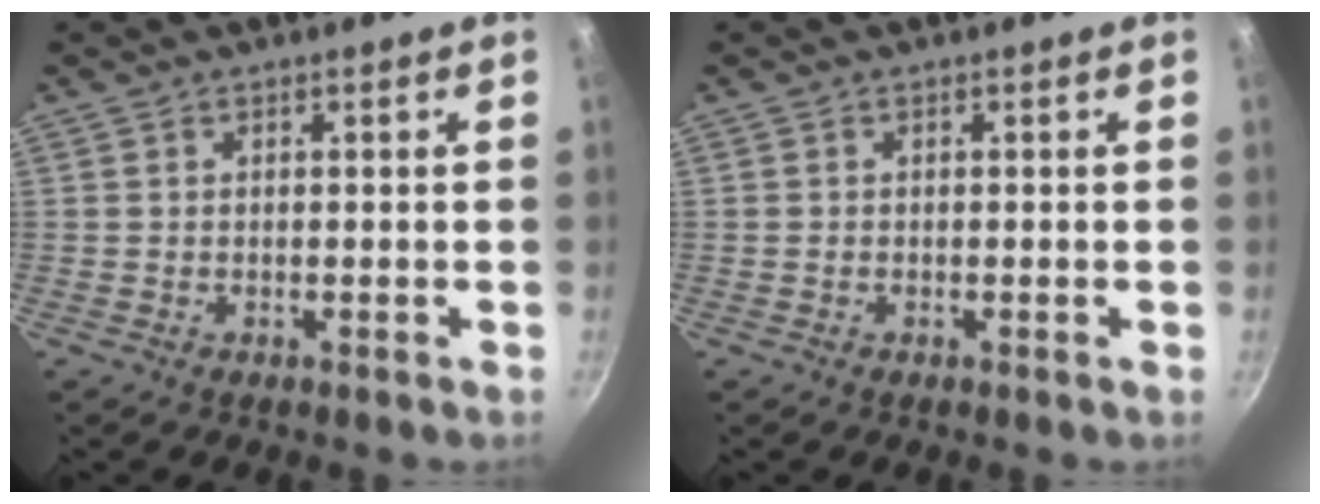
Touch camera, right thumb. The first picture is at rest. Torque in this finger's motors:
{"motor_torque": [-0.02, -0.30, 0.01, 0.16, -0.01]}